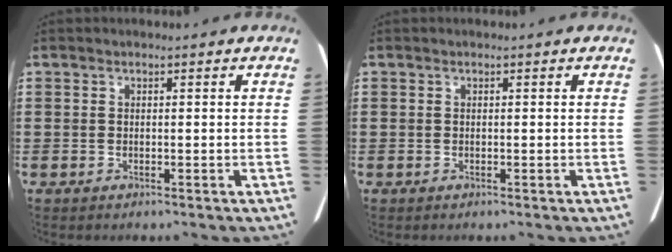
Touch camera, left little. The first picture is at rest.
{"total": 0.0}